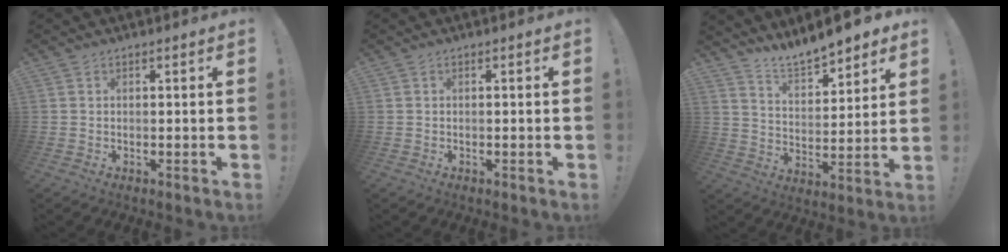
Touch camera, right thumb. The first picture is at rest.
{"total": 0.0}
{"total": 10.3, "force": [9.7, 1.5, 3.1], "torque": [-0.064, -0.080, 0.175]}